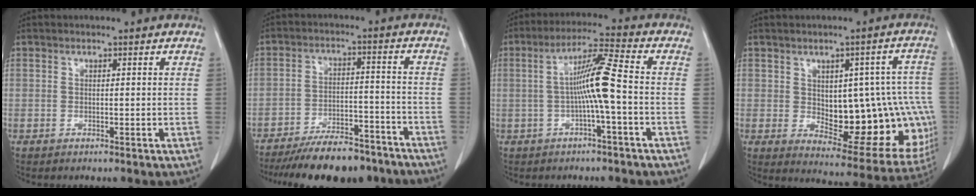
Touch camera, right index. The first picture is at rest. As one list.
[{"total": 14.7, "force": [-12.6, 4.4, 6.2], "torque": [-0.085, 0.011, -0.188]}, {"total": 7.7, "force": [-0.8, -0.7, 7.6], "torque": [-0.138, 0.015, -0.014]}, {"total": 19.1, "force": [-1.3, 8.7, 16.9], "torque": [-0.154, 0.028, 0.018]}]